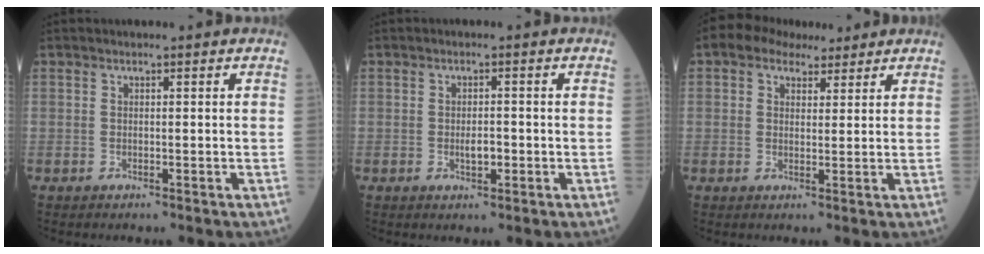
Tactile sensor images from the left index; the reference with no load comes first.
{"total": 2.2, "force": [-0.6, 0.9, 1.9], "torque": [-0.033, 0.002, -0.008]}
{"total": 6.2, "force": [4.4, 3.5, 2.7], "torque": [-0.048, 0.034, 0.075]}